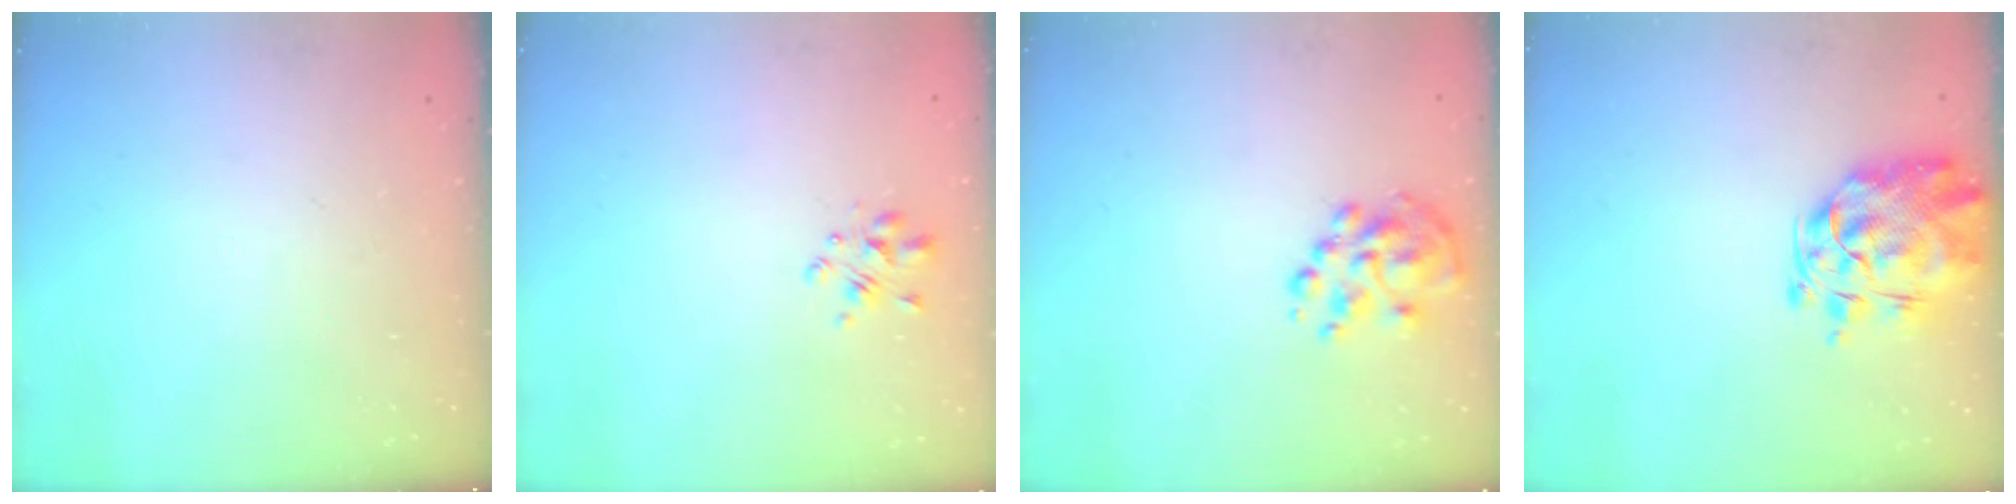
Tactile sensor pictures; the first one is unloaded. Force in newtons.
{"total": 2.3, "press": 2.2, "slide": 0.7}
{"total": 7.3, "press": 7.0, "slide": 2.3}
{"total": 8.8, "press": 8.2, "slide": 3.2}